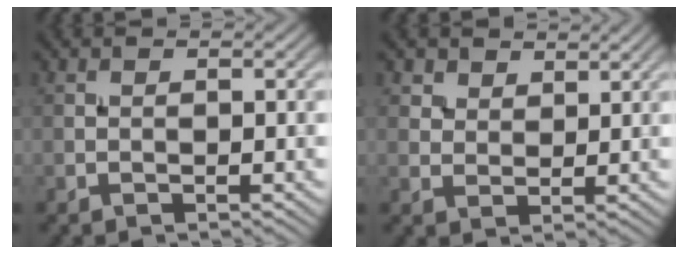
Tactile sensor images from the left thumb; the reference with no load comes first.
{"total": 3.8, "force": [2.7, 2.3, 1.3], "torque": [-0.037, -0.009, 0.064]}